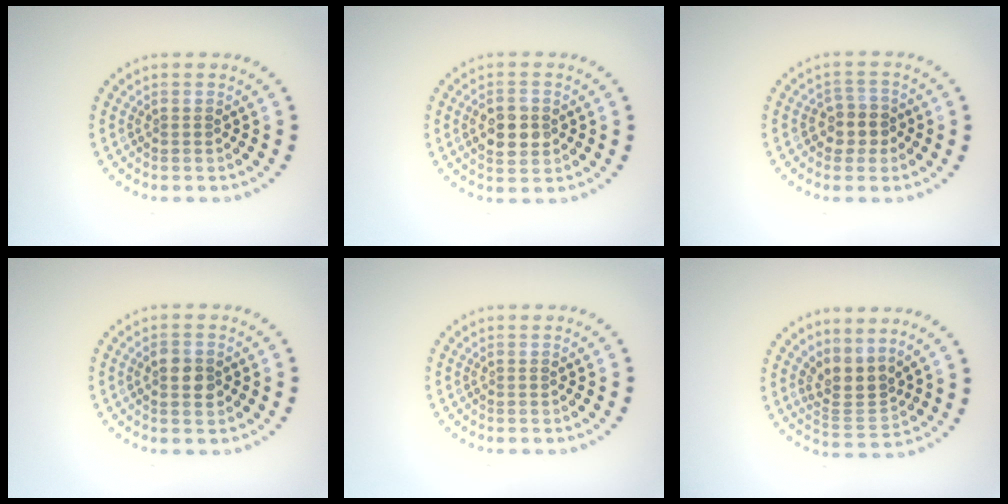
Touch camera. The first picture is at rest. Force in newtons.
{"total": 3.4, "press": 3.4, "slide": 0.2}
{"total": 2.3, "press": 2.0, "slide": 1.1}
{"total": 2.0, "press": 1.9, "slide": 0.1}
{"total": 0.0}
{"total": 3.0, "press": 2.2, "slide": 2.0}